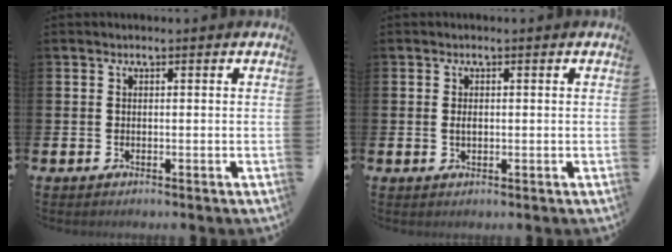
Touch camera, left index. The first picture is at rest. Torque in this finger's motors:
{"motor_torque": [0.53, 0.04, 0.02, 0.04]}